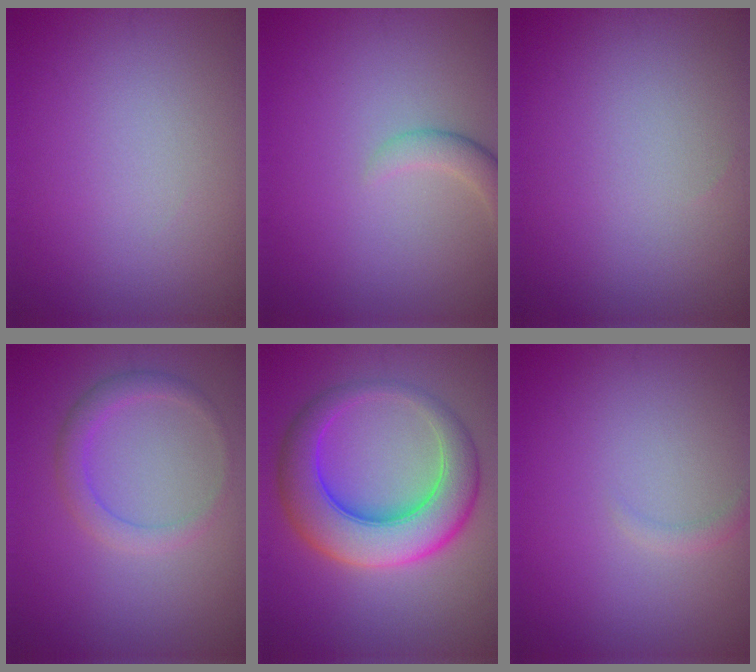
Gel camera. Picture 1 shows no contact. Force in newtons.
{"total": 2.0, "press": 2.0, "slide": 0.2}
{"total": 0.0}
{"total": 2.2, "press": 2.2, "slide": 0.1}
{"total": 8.2, "press": 8.2, "slide": 0.2}
{"total": 0.8, "press": 0.8, "slide": 0.0}